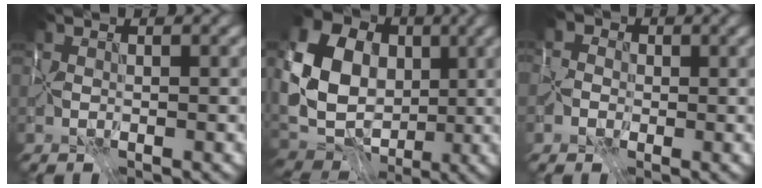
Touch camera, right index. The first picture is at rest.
{"total": 15.5, "force": [1.8, 12.6, 8.8], "torque": [-0.197, 0.008, 0.023]}
{"total": 4.7, "force": [0.0, 4.4, 1.5], "torque": [-0.014, 0.028, -0.041]}